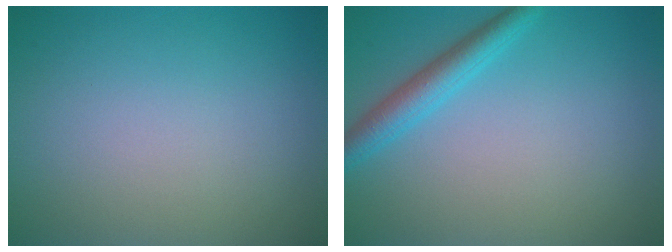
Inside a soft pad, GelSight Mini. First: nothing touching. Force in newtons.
{"total": 3.0, "press": 2.9, "slide": 0.2}